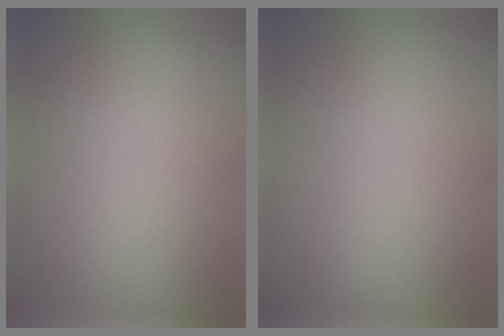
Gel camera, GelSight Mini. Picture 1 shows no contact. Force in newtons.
{"total": 0.0}